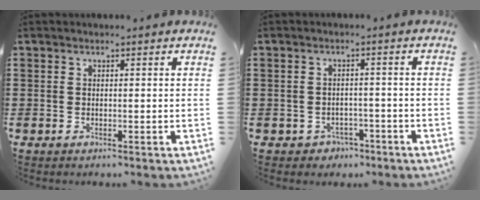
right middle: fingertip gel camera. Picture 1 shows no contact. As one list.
[{"total": 1.8, "force": [-1.5, 0.9, -0.1], "torque": [-0.009, -0.002, -0.035]}]